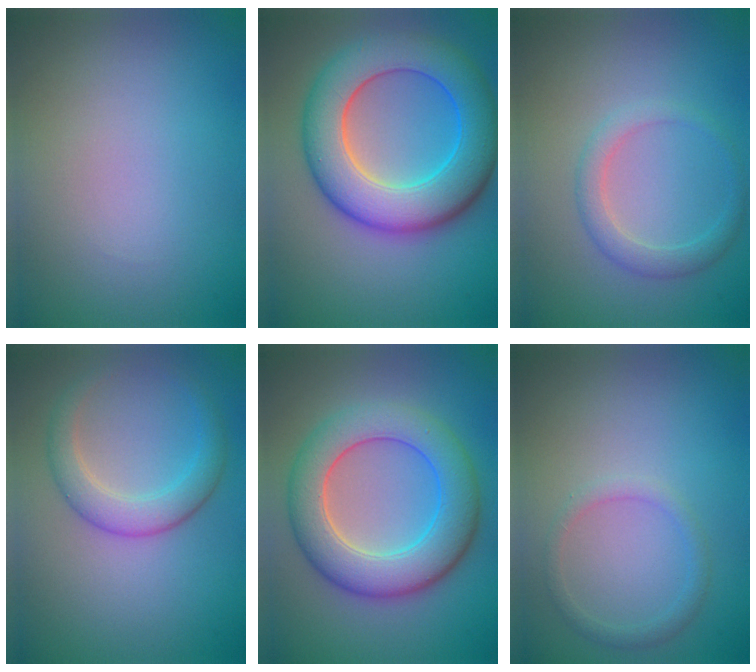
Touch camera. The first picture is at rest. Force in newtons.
{"total": 10.0, "press": 10.0, "slide": 0.4}
{"total": 2.2, "press": 2.2, "slide": 0.2}
{"total": 3.5, "press": 3.5, "slide": 0.1}
{"total": 7.9, "press": 7.8, "slide": 0.3}
{"total": 1.4, "press": 1.4, "slide": 0.2}